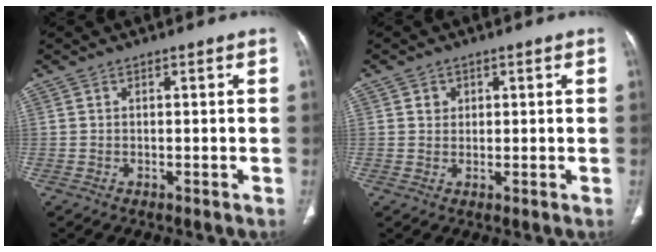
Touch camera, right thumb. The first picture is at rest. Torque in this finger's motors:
{"motor_torque": [0.06, 0.06, 0.47, 0.65, 0.05]}